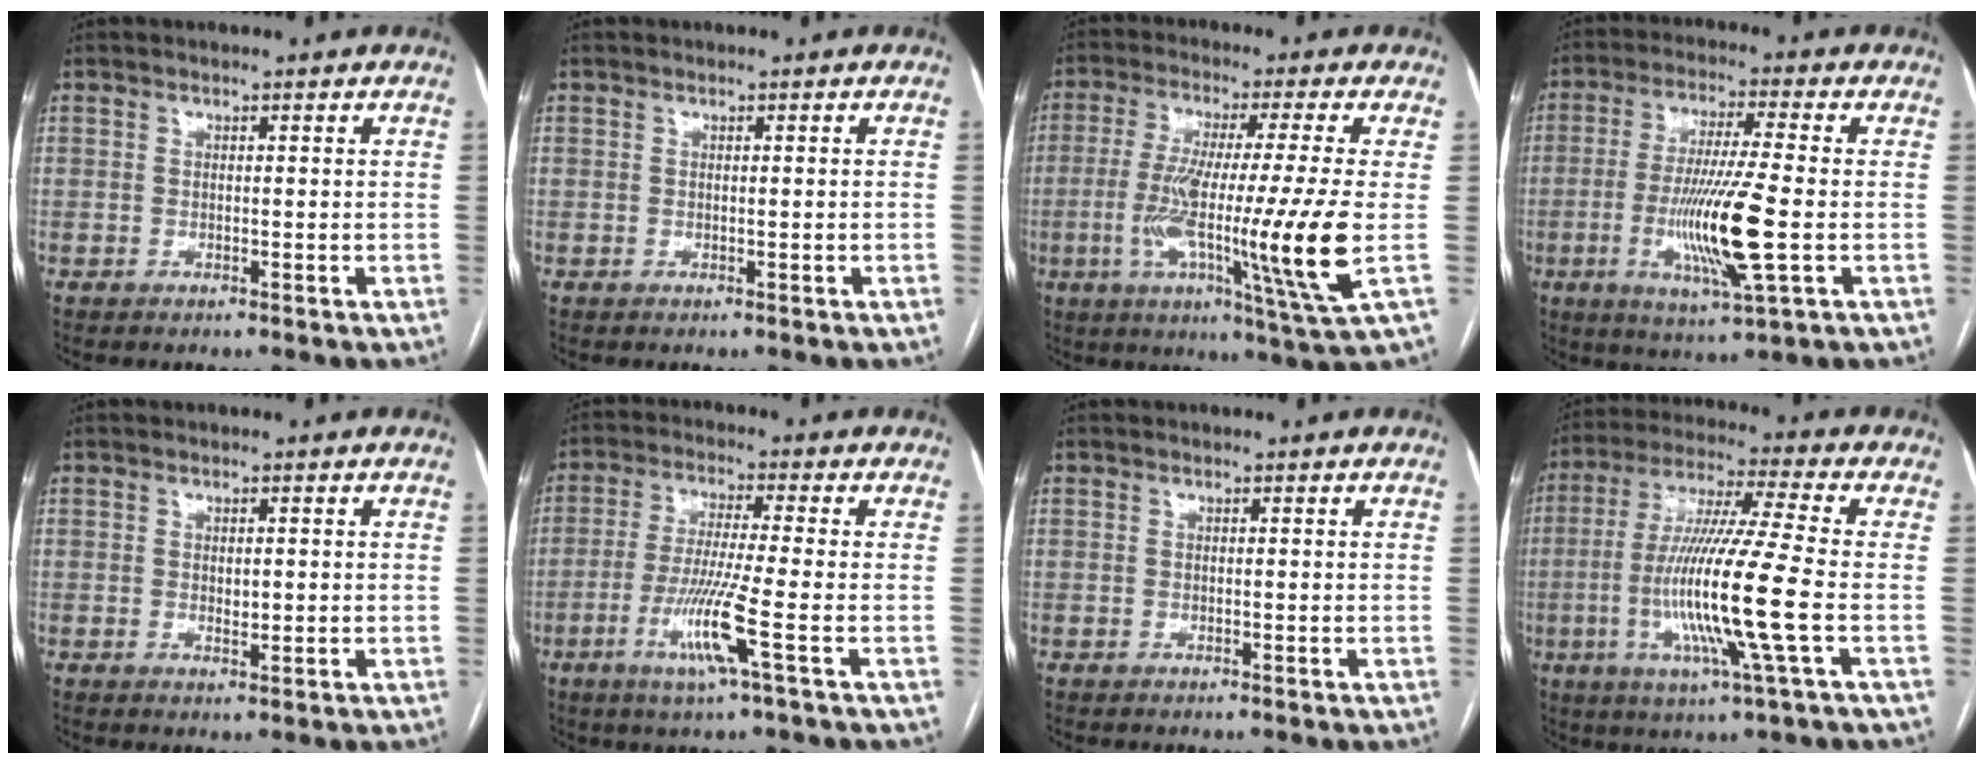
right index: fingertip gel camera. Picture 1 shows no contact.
{"total": 0.0}
{"total": 17.4, "force": [-2.6, -1.2, 17.2], "torque": [-0.300, -0.029, -0.055]}
{"total": 13.0, "force": [-2.7, 0.3, 12.8], "torque": [-0.248, -0.019, -0.051]}
{"total": 1.5, "force": [0.1, 0.7, 1.4], "torque": [-0.023, -0.004, 0.003]}
{"total": 8.9, "force": [-3.3, -1.2, 8.1], "torque": [-0.163, -0.021, -0.069]}
{"total": 0.0}
{"total": 15.7, "force": [-3.4, -0.9, 15.4], "torque": [-0.307, -0.016, -0.072]}